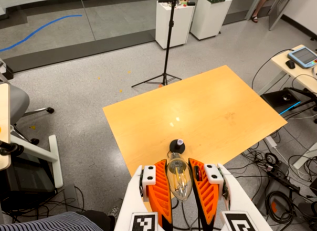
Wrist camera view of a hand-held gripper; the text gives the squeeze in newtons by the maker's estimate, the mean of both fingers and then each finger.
{"total": 21.2, "left": 22.9, "right": 19.4}